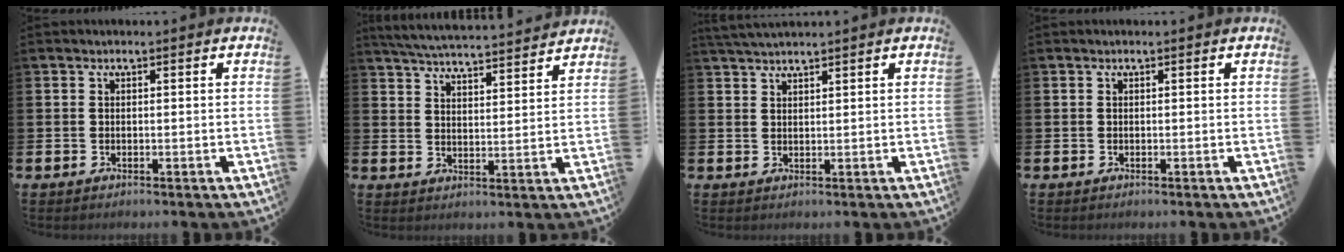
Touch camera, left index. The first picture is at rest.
{"total": 5.5, "force": [5.4, 0.1, 0.8], "torque": [-0.035, -0.038, 0.095]}
{"total": 2.4, "force": [2.3, 0.1, 0.5], "torque": [-0.017, -0.003, 0.043]}
{"total": 0.0}